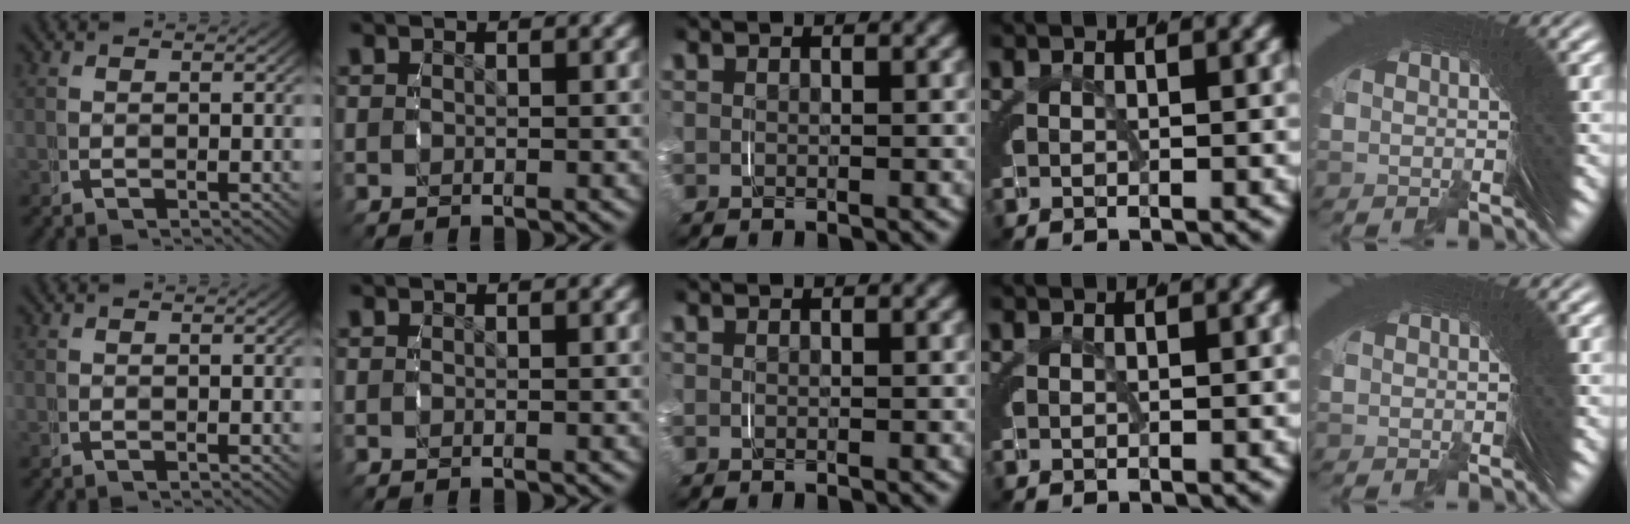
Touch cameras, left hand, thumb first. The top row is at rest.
{}